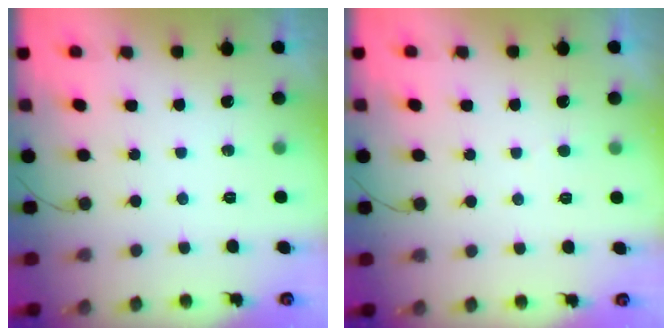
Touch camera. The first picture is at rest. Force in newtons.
{"total": 2.1, "press": 2.1, "slide": 0.2}